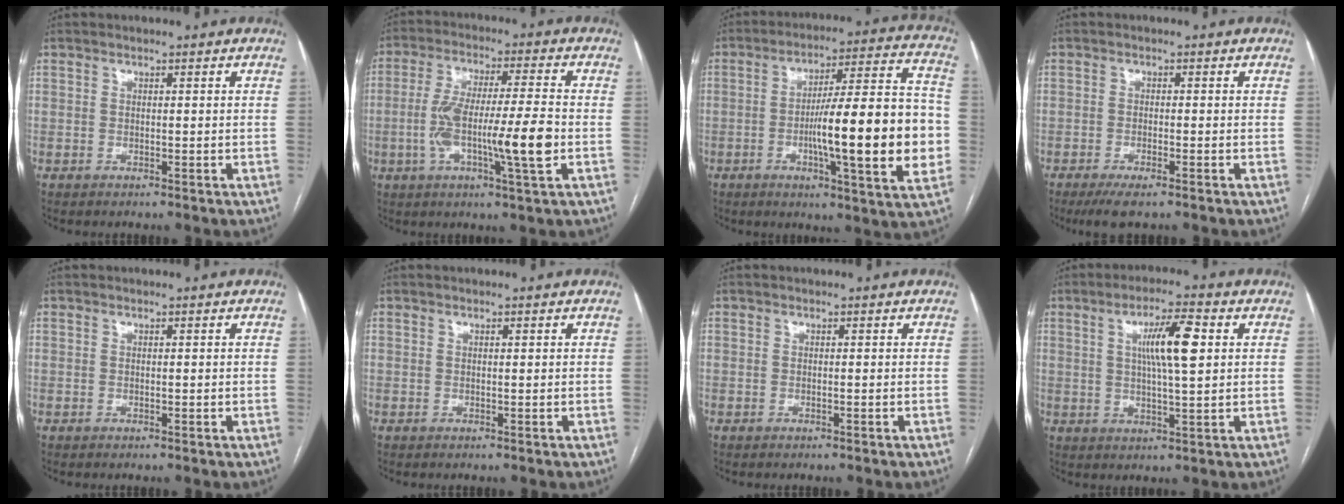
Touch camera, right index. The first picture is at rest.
{"total": 12.9, "force": [-2.7, 0.8, 12.6], "torque": [-0.232, 0.003, -0.050]}
{"total": 20.2, "force": [-3.3, 2.0, 19.8], "torque": [-0.267, 0.016, -0.046]}
{"total": 4.1, "force": [-2.7, 0.6, 3.0], "torque": [-0.055, -0.010, -0.047]}
{"total": 0.0}
{"total": 0.0}
{"total": 0.0}
{"total": 8.3, "force": [2.1, 0.8, 8.0], "torque": [-0.141, 0.007, 0.036]}